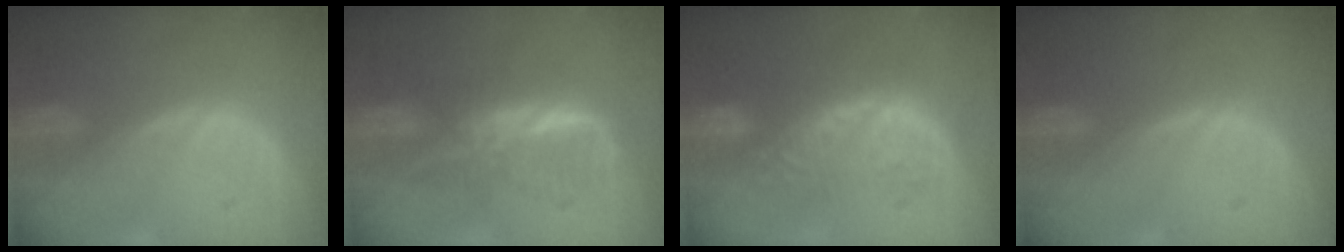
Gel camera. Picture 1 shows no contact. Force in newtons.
{"total": 5.9, "press": 5.9, "slide": 0.8}
{"total": 9.0, "press": 8.6, "slide": 2.8}
{"total": 0.0}